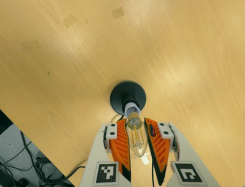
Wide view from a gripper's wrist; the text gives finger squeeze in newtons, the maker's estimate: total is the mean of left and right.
{"total": 20.5, "left": 22.1, "right": 18.9}